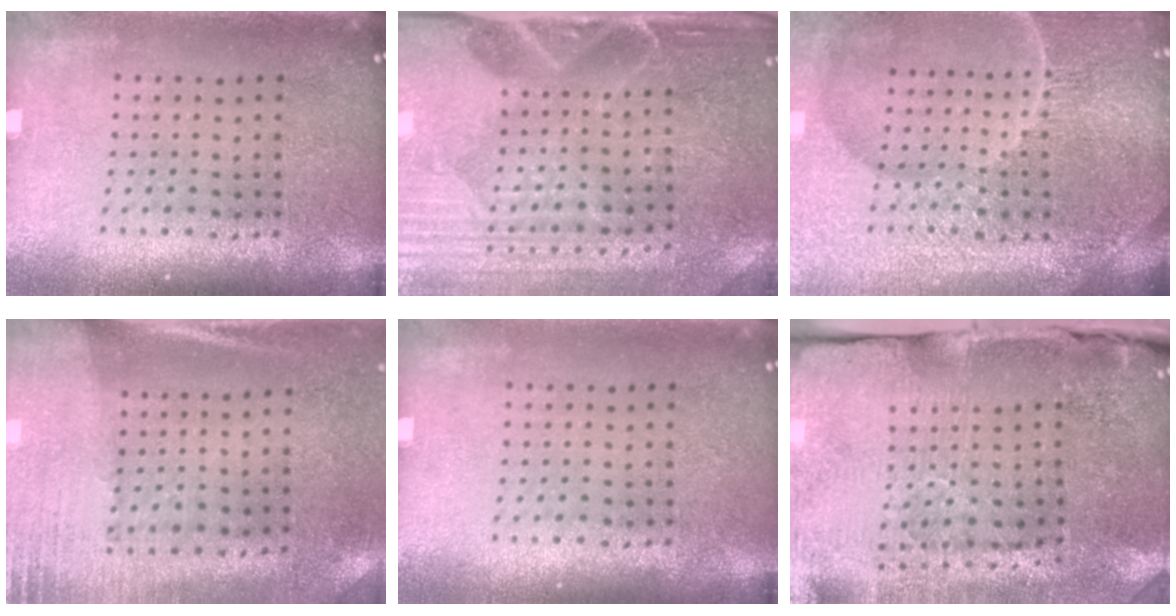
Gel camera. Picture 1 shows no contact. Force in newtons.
{"total": 4.7, "press": 4.1, "slide": 2.4}
{"total": 5.8, "press": 5.3, "slide": 2.3}
{"total": 2.7, "press": 2.3, "slide": 1.4}
{"total": 0.0}
{"total": 4.8, "press": 3.9, "slide": 2.8}